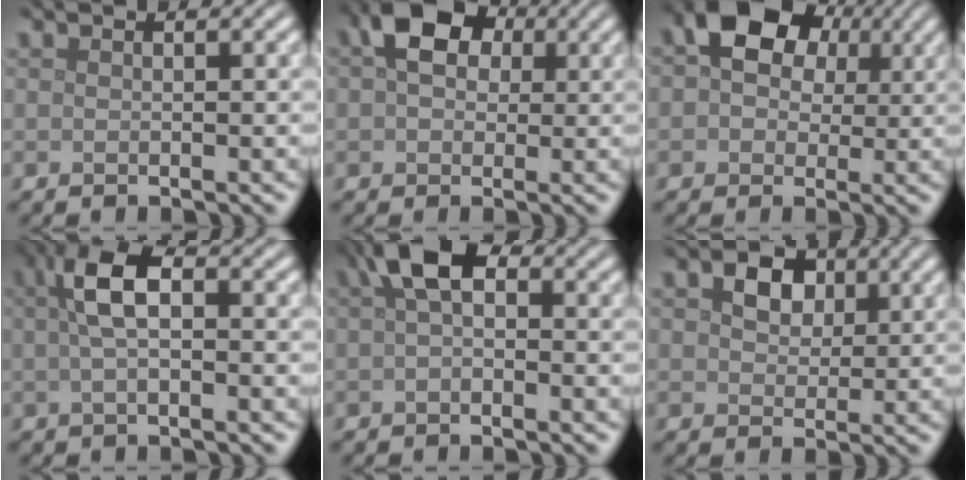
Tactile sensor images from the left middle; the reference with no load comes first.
{"total": 6.4, "force": [2.0, 4.5, 4.1], "torque": [-0.082, 0.017, 0.015]}
{"total": 8.4, "force": [2.7, 6.2, 4.9], "torque": [-0.079, 0.023, 0.016]}
{"total": 4.1, "force": [0.6, 1.6, 3.8], "torque": [-0.075, 0.011, 0.005]}
{"total": 4.0, "force": [0.9, 2.2, 3.2], "torque": [-0.052, 0.013, 0.004]}
{"total": 3.5, "force": [1.4, 2.5, 1.9], "torque": [-0.035, 0.000, 0.013]}